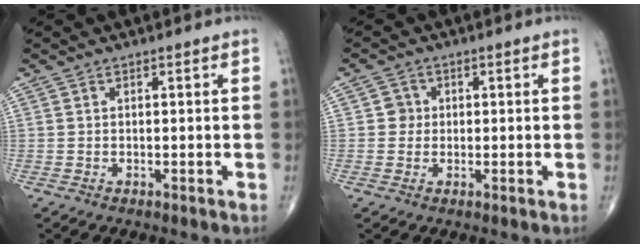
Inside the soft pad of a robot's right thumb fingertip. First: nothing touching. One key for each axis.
{"total": 2.4, "fx": 0.2, "fy": 2.4, "fz": 0.5, "tx": 0.009, "ty": 0.005, "tz": -0.003}